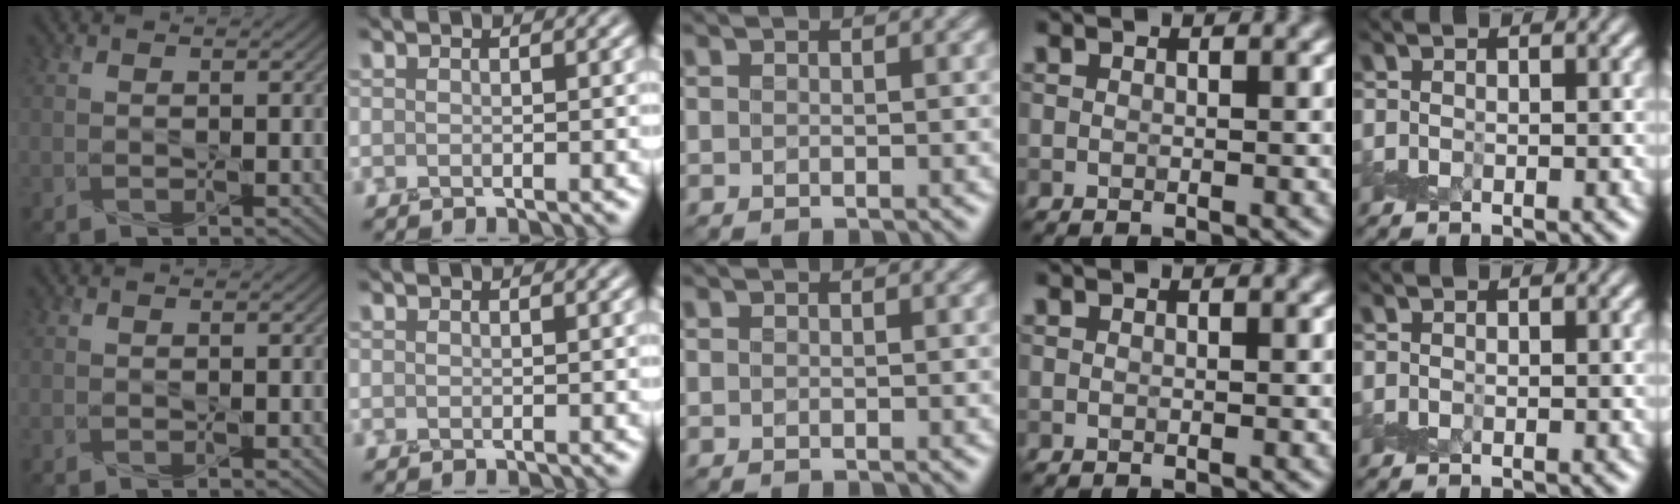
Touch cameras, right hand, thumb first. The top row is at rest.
{}